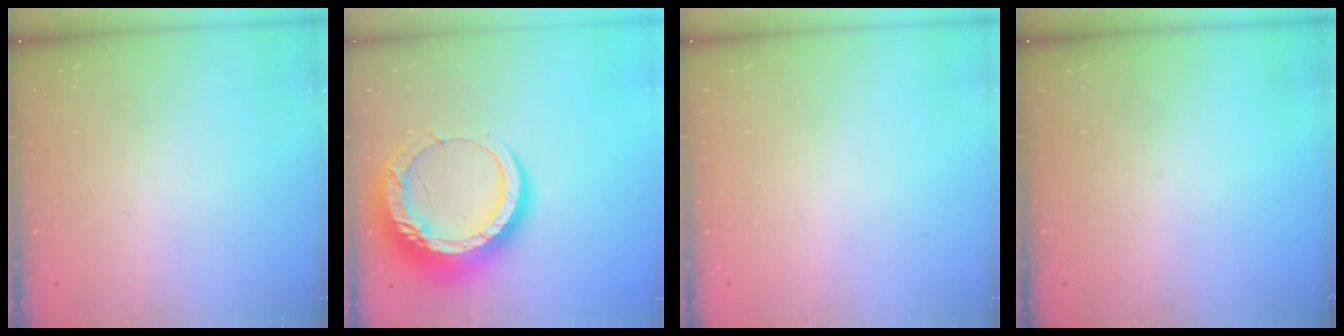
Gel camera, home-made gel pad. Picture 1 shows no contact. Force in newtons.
{"total": 17.1, "press": 17.0, "slide": 1.6}
{"total": 2.6, "press": 2.6, "slide": 0.2}
{"total": 0.0}